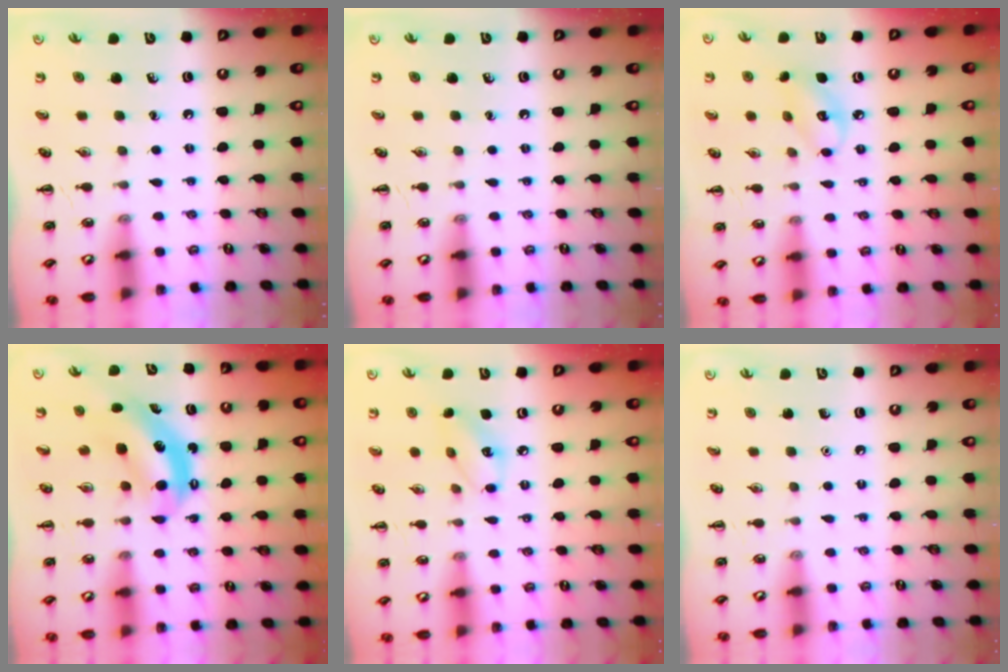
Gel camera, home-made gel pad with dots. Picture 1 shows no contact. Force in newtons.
{"total": 0.0}
{"total": 6.7, "press": 6.7, "slide": 0.9}
{"total": 5.7, "press": 5.7, "slide": 0.5}
{"total": 7.1, "press": 7.1, "slide": 0.7}
{"total": 1.5, "press": 1.5, "slide": 0.1}